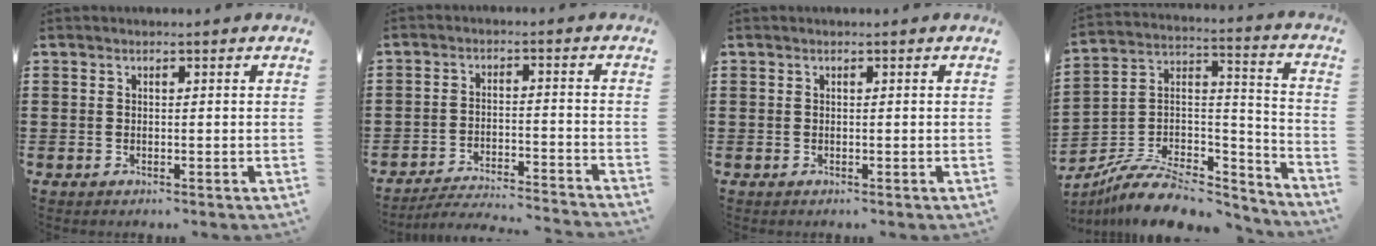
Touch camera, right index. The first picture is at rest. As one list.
[{"total": 4.1, "force": [-4.1, -0.1, 0.7], "torque": [-0.024, -0.003, -0.088]}, {"total": 0.0}, {"total": 9.4, "force": [-6.9, 4.4, 4.5], "torque": [-0.082, 0.023, -0.129]}]